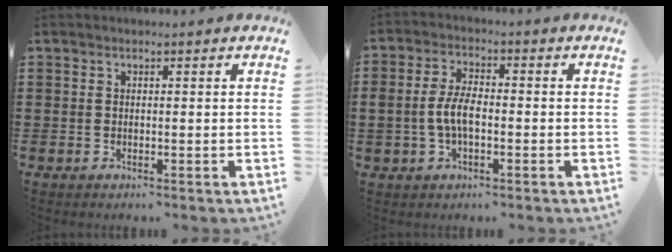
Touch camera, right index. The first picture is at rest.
{"total": 5.4, "force": [-1.0, 2.7, 4.6], "torque": [-0.112, -0.003, -0.026]}